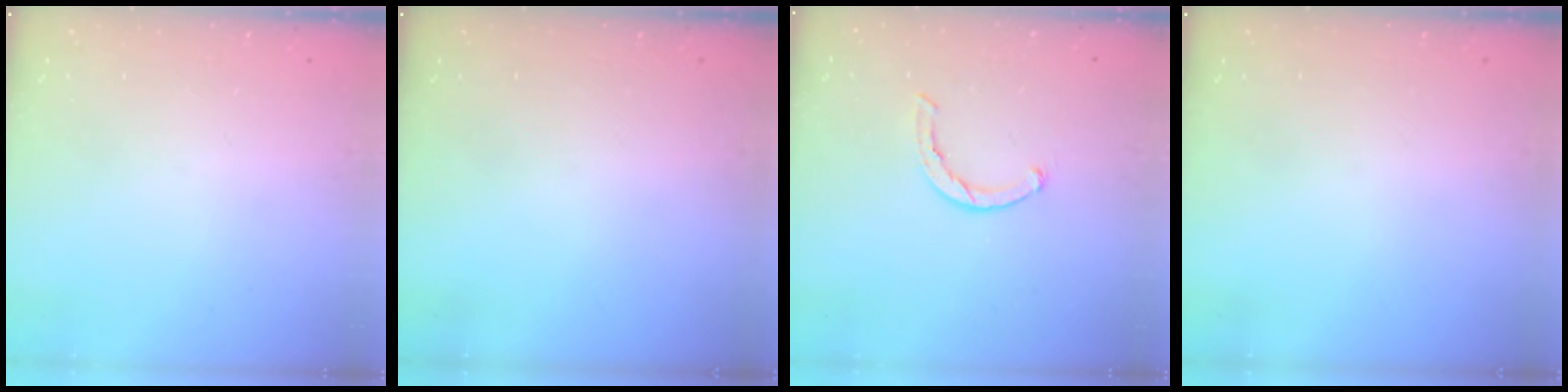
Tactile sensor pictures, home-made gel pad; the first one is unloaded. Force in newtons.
{"total": 0.0}
{"total": 2.3, "press": 2.3, "slide": 0.4}
{"total": 0.0}